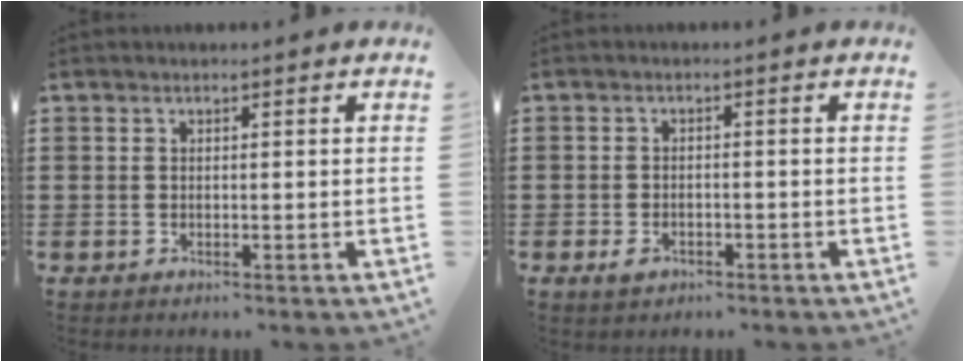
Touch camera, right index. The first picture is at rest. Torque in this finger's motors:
{"motor_torque": [0.79, -0.66, 0.14, 0.03]}